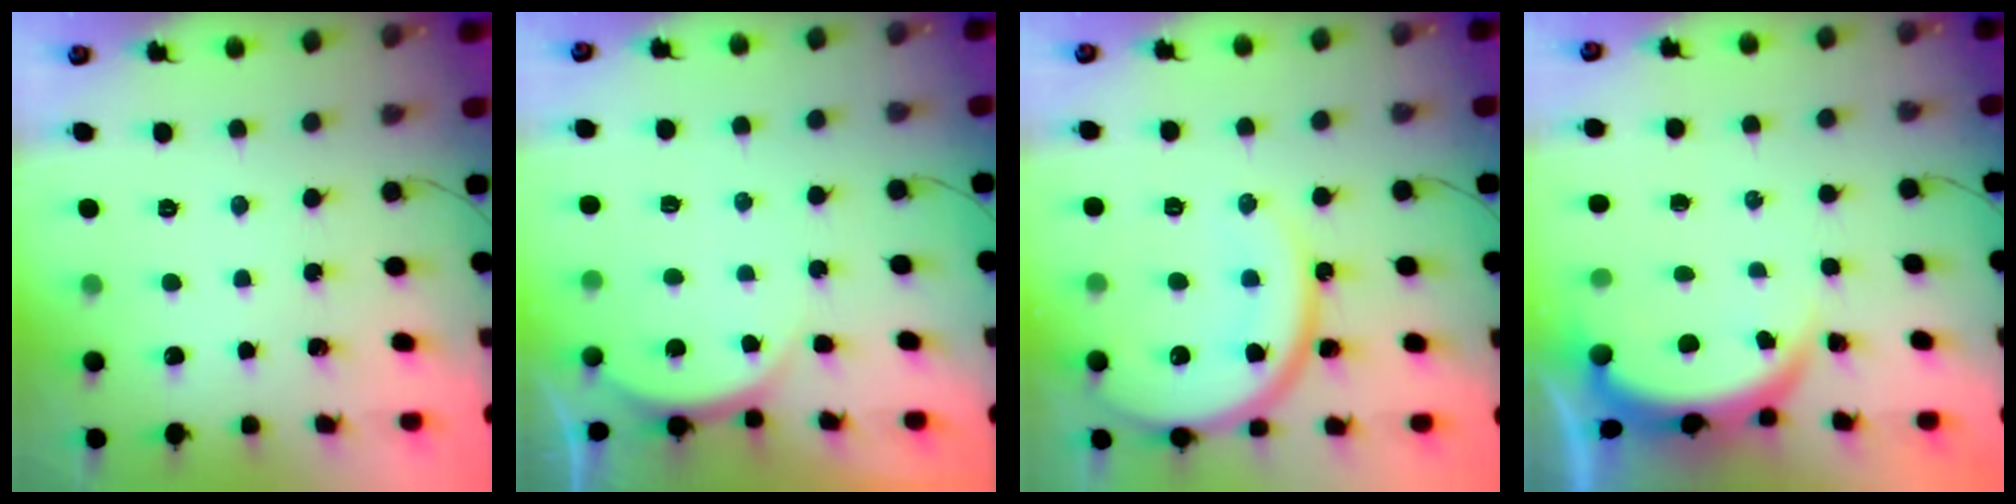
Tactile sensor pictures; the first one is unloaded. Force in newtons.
{"total": 3.6, "press": 3.1, "slide": 1.8}
{"total": 14.7, "press": 14.6, "slide": 1.4}
{"total": 3.8, "press": 3.8, "slide": 0.1}